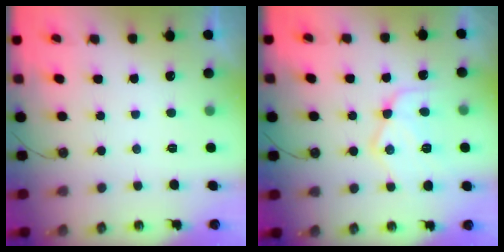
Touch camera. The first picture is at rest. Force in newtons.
{"total": 15.1, "press": 15.0, "slide": 1.3}